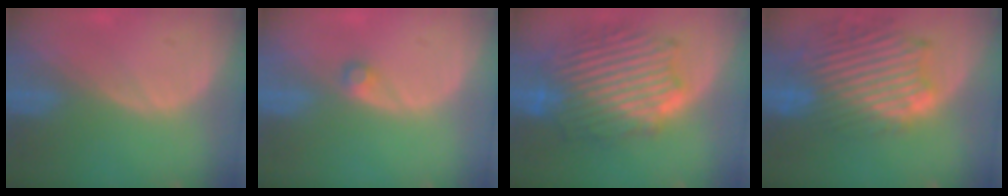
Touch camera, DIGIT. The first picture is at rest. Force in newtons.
{"total": 1.3, "press": 1.2, "slide": 0.3}
{"total": 12.9, "press": 12.8, "slide": 1.1}
{"total": 13.7, "press": 11.9, "slide": 6.9}